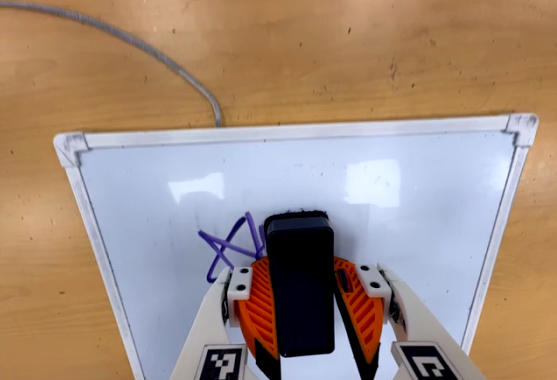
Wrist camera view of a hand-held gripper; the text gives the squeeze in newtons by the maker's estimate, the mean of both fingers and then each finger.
{"total": 12.9, "left": 14.1, "right": 11.7}